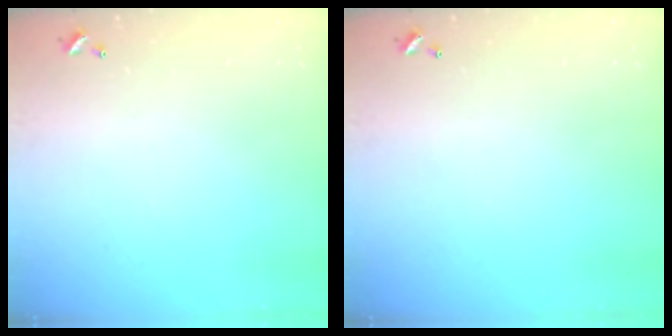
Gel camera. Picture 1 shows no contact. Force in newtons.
{"total": 0.0}